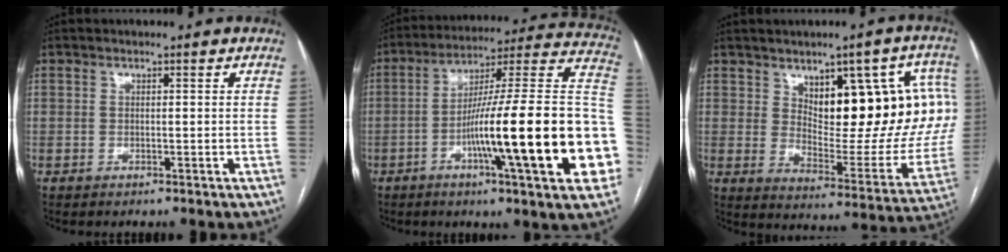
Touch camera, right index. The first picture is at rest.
{"total": 28.3, "force": [-6.9, 1.6, 27.4], "torque": [-0.312, 0.006, -0.112]}
{"total": 20.2, "force": [5.8, 8.1, 17.6], "torque": [-0.215, 0.006, 0.089]}